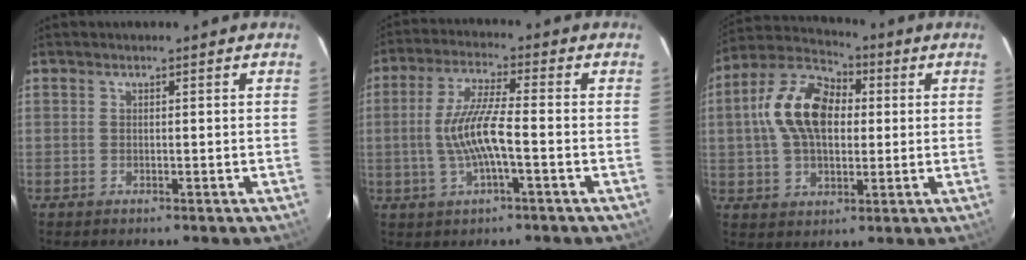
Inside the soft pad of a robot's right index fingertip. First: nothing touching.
{"total": 9.0, "force": [-1.9, 1.1, 8.7], "torque": [-0.177, 0.001, -0.032]}
{"total": 15.1, "force": [2.1, 9.3, 11.7], "torque": [-0.229, 0.029, 0.030]}